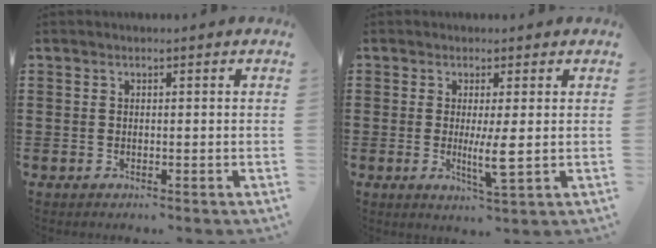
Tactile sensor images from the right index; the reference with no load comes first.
{"total": 4.5, "force": [-0.2, 0.2, 4.5], "torque": [-0.071, -0.012, -0.006]}